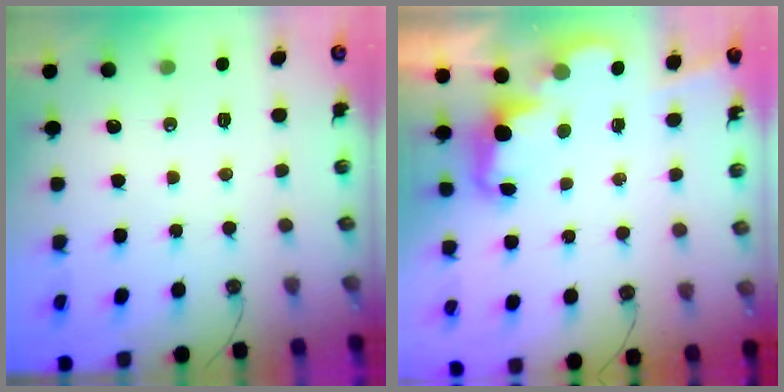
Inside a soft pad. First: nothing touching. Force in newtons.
{"total": 2.5, "press": 2.5, "slide": 0.5}